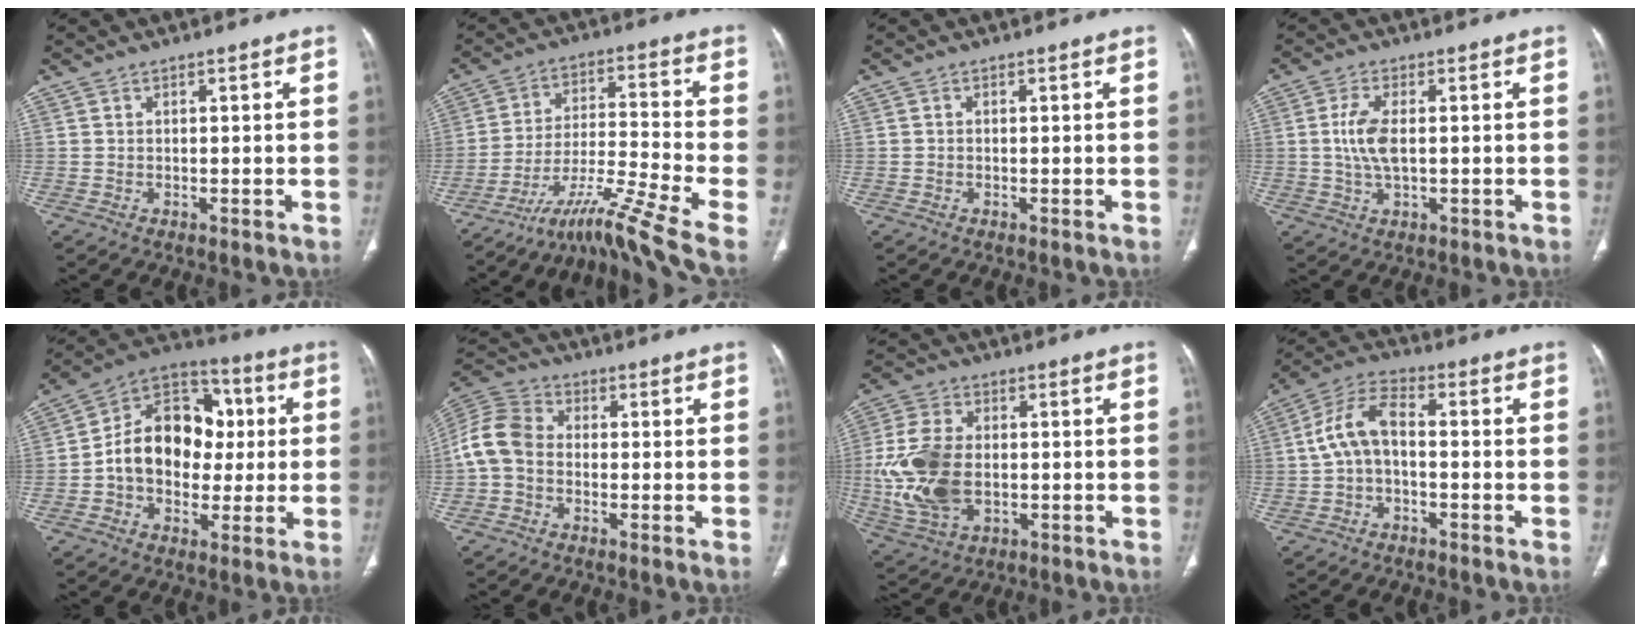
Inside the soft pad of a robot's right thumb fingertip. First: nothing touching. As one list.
[{"total": 12.5, "force": [-8.6, -0.2, 9.1], "torque": [-0.187, 0.067, -0.143]}, {"total": 1.1, "force": [0.5, 0.4, -0.9], "torque": [0.013, 0.001, 0.005]}, {"total": 5.8, "force": [0.1, 2.7, 5.2], "torque": [-0.115, 0.001, 0.000]}, {"total": 16.8, "force": [0.7, 13.3, 10.2], "torque": [-0.119, 0.034, 0.003]}, {"total": 8.0, "force": [-0.7, 6.6, 4.5], "torque": [-0.091, 0.024, -0.032]}, {"total": 14.3, "force": [-1.2, 9.0, 11.0], "torque": [-0.234, 0.002, -0.014]}, {"total": 7.3, "force": [-0.3, 4.4, 5.8], "torque": [-0.121, 0.034, -0.019]}]